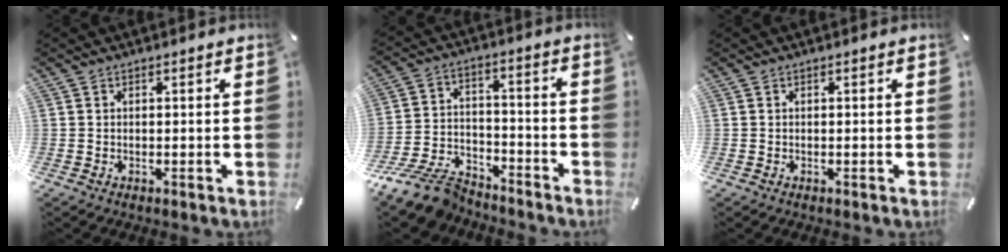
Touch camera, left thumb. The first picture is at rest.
{"total": 12.3, "force": [-9.9, 5.7, 4.6], "torque": [-0.081, 0.056, -0.184]}
{"total": 0.0}